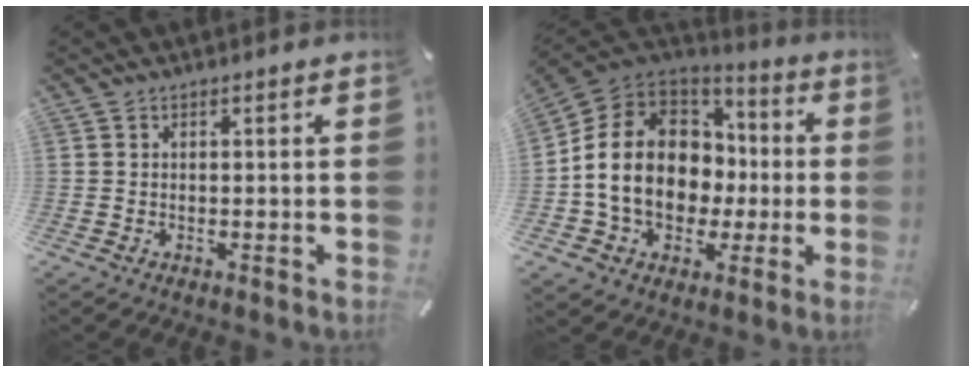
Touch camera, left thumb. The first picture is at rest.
{"total": 16.0, "force": [-1.4, 13.4, 8.6], "torque": [-0.193, 0.017, -0.016]}